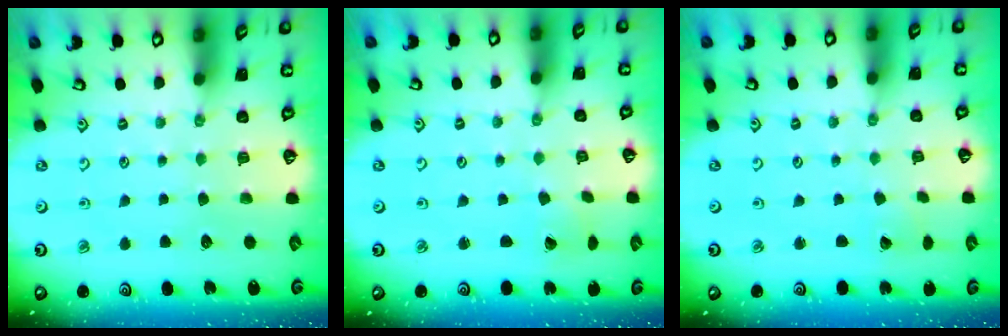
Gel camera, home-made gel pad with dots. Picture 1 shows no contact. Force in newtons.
{"total": 0.6, "press": 0.6, "slide": 0.1}
{"total": 1.4, "press": 1.4, "slide": 0.2}